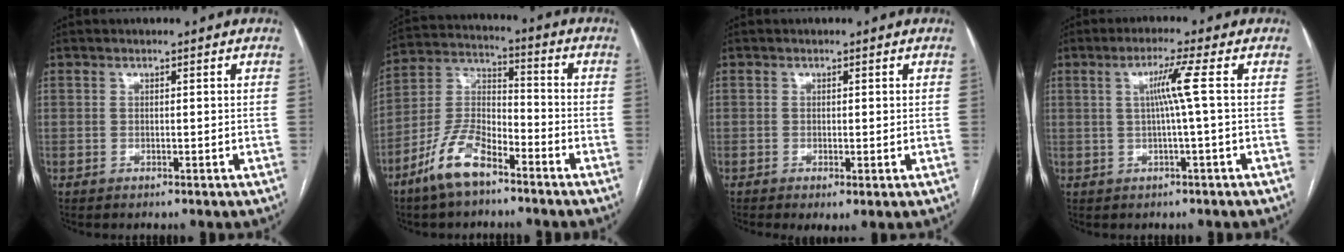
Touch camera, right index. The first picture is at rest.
{"total": 10.9, "force": [-7.2, 3.9, 7.1], "torque": [-0.156, 0.002, -0.143]}
{"total": 1.9, "force": [-0.6, 0.5, 1.7], "torque": [-0.027, -0.006, -0.006]}
{"total": 4.6, "force": [0.5, -1.3, 4.4], "torque": [-0.084, 0.006, 0.012]}